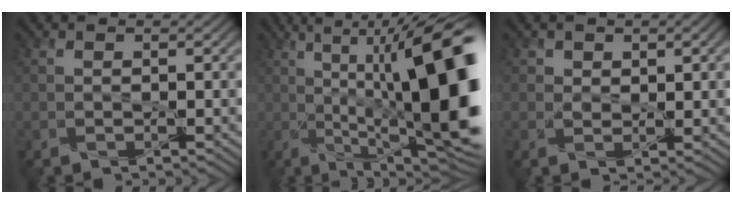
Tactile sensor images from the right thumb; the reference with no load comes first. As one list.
[{"total": 18.9, "force": [0.9, 5.6, 18.0], "torque": [-0.275, 0.020, 0.012]}, {"total": 1.8, "force": [1.0, 1.3, 0.8], "torque": [-0.020, -0.002, 0.014]}]